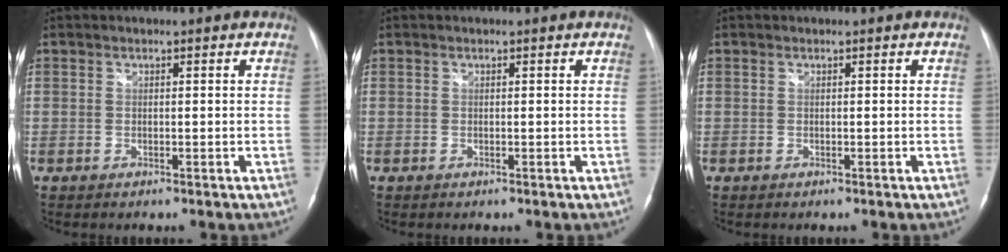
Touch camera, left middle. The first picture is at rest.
{"total": 0.0}
{"total": 0.0}